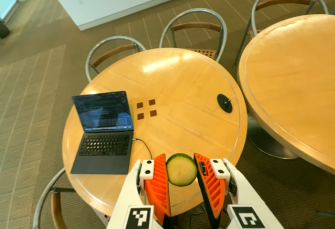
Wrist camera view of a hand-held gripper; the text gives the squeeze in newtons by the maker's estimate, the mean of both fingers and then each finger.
{"total": 7.6, "left": 7.2, "right": 8.0}